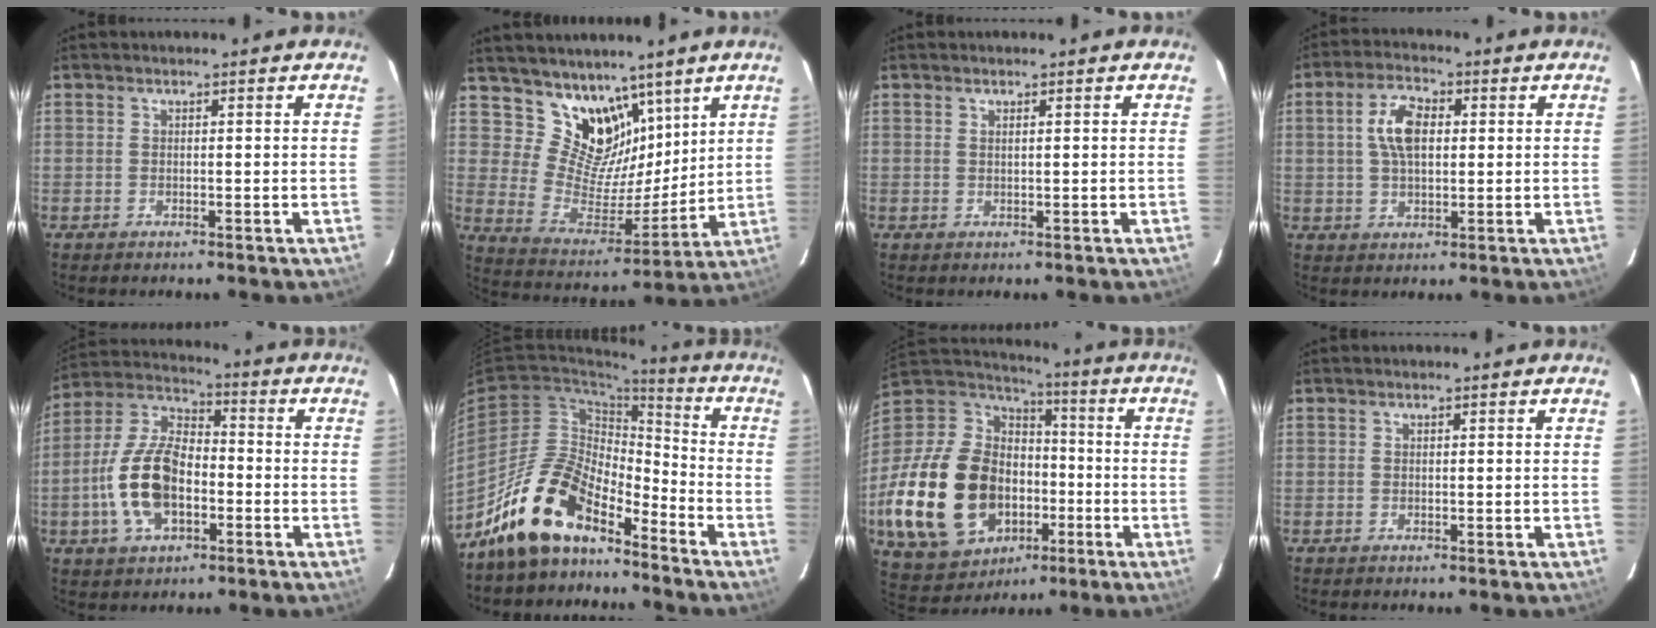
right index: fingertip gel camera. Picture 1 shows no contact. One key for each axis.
{"total": 13.5, "fx": 9.4, "fy": 8.1, "fz": 5.2, "tx": -0.092, "ty": -0.014, "tz": 0.182}
{"total": 0.6, "fx": 0.4, "fy": 0.0, "fz": 0.4, "tx": -0.008, "ty": 0.001, "tz": 0.007}
{"total": 7.4, "fx": 1.3, "fy": 4.0, "fz": 6.0, "tx": -0.114, "ty": 0.015, "tz": 0.026}
{"total": 14.3, "fx": -3.8, "fy": 7.7, "fz": 11.4, "tx": -0.241, "ty": 0.013, "tz": -0.070}
{"total": 14.7, "fx": -11.7, "fy": 5.8, "fz": 6.8, "tx": -0.131, "ty": 0.020, "tz": -0.217}
{"total": 28.9, "fx": -7.1, "fy": 20.4, "fz": 19.2, "tx": -0.446, "ty": 0.000, "tz": -0.091}
{"total": 0.0}